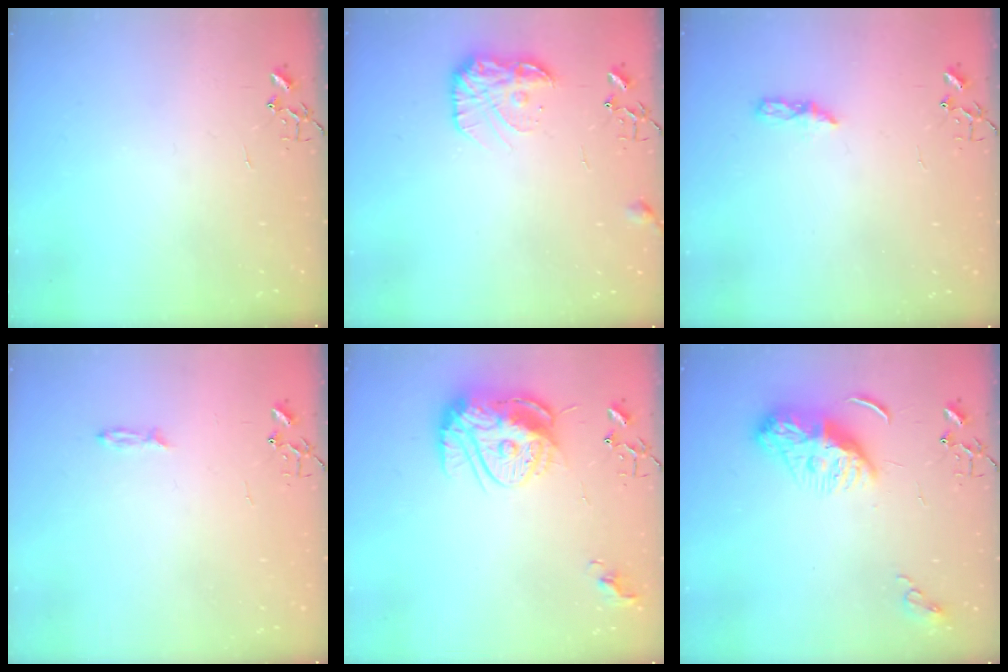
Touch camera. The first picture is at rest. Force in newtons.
{"total": 12.4, "press": 12.4, "slide": 0.5}
{"total": 6.0, "press": 6.0, "slide": 0.7}
{"total": 2.7, "press": 2.7, "slide": 0.4}
{"total": 15.9, "press": 15.8, "slide": 1.6}
{"total": 9.6, "press": 9.6, "slide": 1.0}